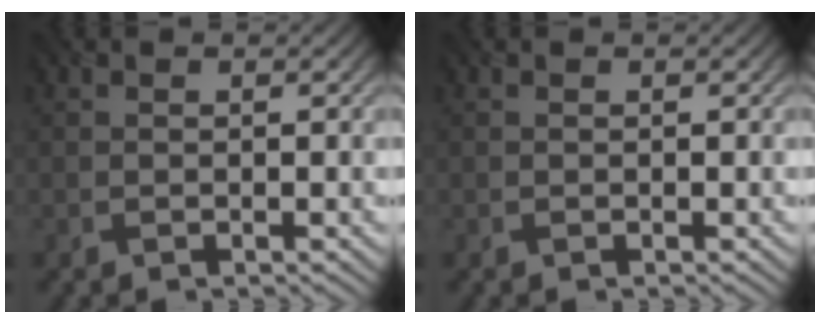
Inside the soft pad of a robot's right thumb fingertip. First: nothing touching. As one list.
[{"total": 0.0}]